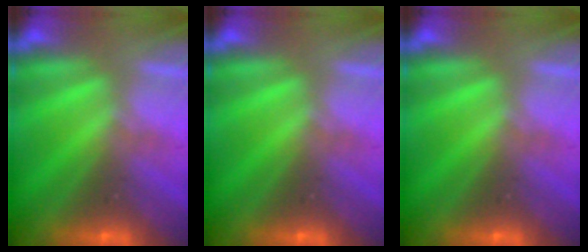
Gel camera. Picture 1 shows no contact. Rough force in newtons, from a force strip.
{"total": 0.0}
{"total": 0.0}